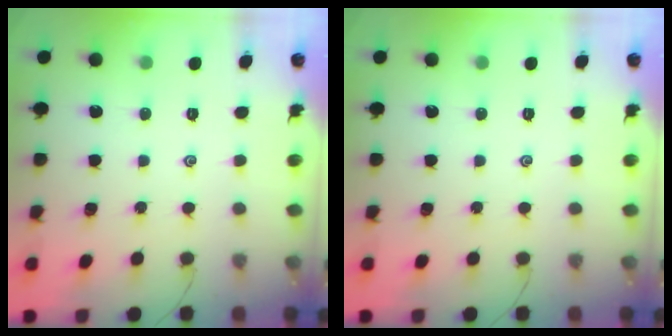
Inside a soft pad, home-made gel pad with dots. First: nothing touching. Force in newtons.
{"total": 0.0}